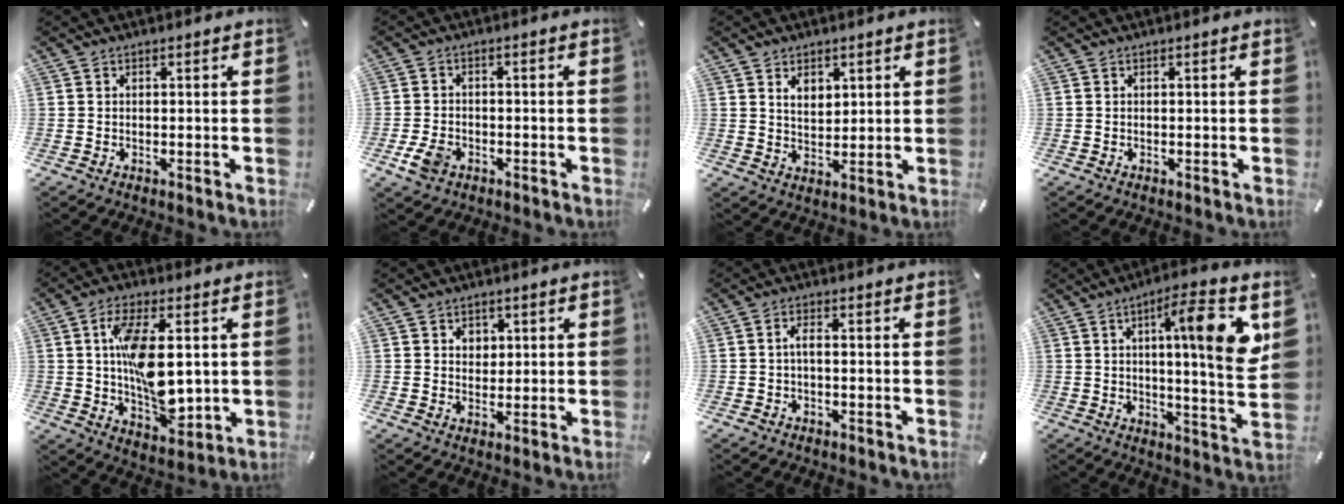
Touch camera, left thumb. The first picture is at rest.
{"total": 5.2, "force": [-2.4, 3.6, 2.9], "torque": [-0.072, 0.004, -0.046]}
{"total": 4.5, "force": [2.4, 3.3, 1.8], "torque": [-0.030, -0.005, 0.041]}
{"total": 0.0}
{"total": 14.1, "force": [1.4, 7.1, 12.1], "torque": [-0.233, -0.011, 0.022]}
{"total": 3.3, "force": [1.1, 3.0, 0.8], "torque": [0.000, -0.004, 0.013]}
{"total": 2.5, "force": [-0.7, 1.0, 2.2], "torque": [-0.048, 0.003, -0.015]}
{"total": 15.7, "force": [4.8, 2.3, 14.8], "torque": [-0.215, -0.019, 0.061]}